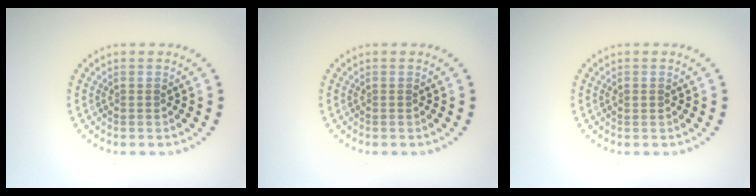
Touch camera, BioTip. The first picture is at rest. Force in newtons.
{"total": 0.0}
{"total": 0.6, "press": 0.6, "slide": 0.1}